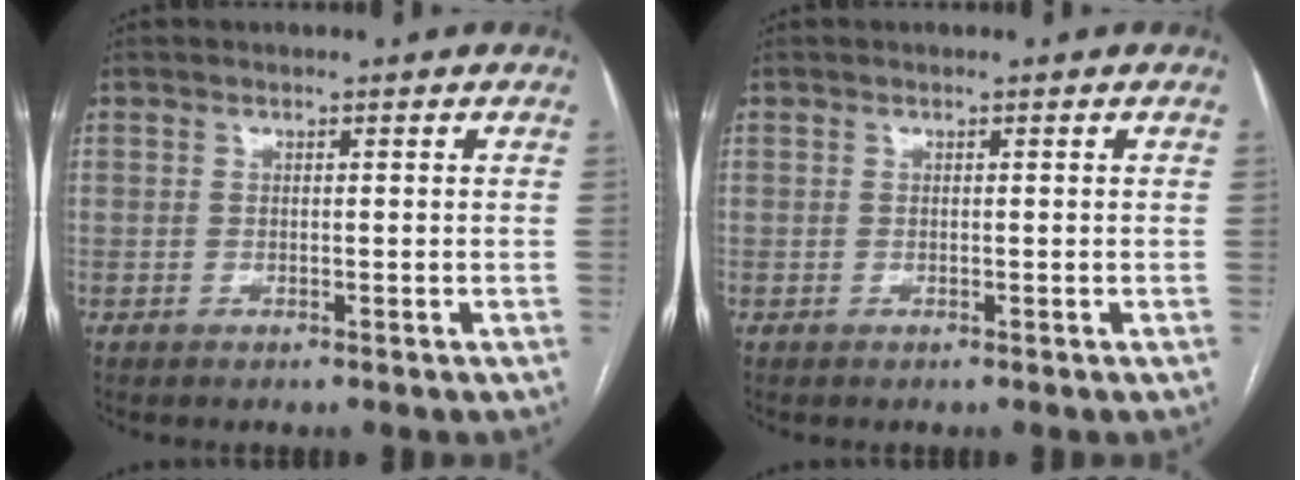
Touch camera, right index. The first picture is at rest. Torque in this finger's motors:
{"motor_torque": [0.07, 0.05, 0.01, 0.01]}